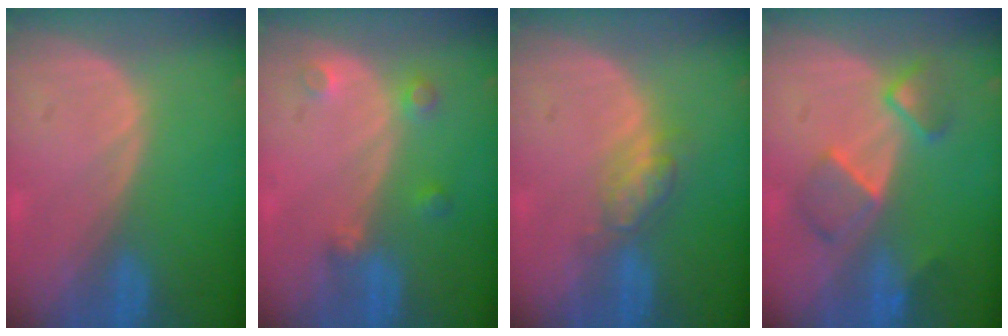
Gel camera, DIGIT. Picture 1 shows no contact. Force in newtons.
{"total": 3.2, "press": 3.0, "slide": 1.2}
{"total": 4.7, "press": 4.2, "slide": 2.1}
{"total": 5.6, "press": 5.6, "slide": 0.6}